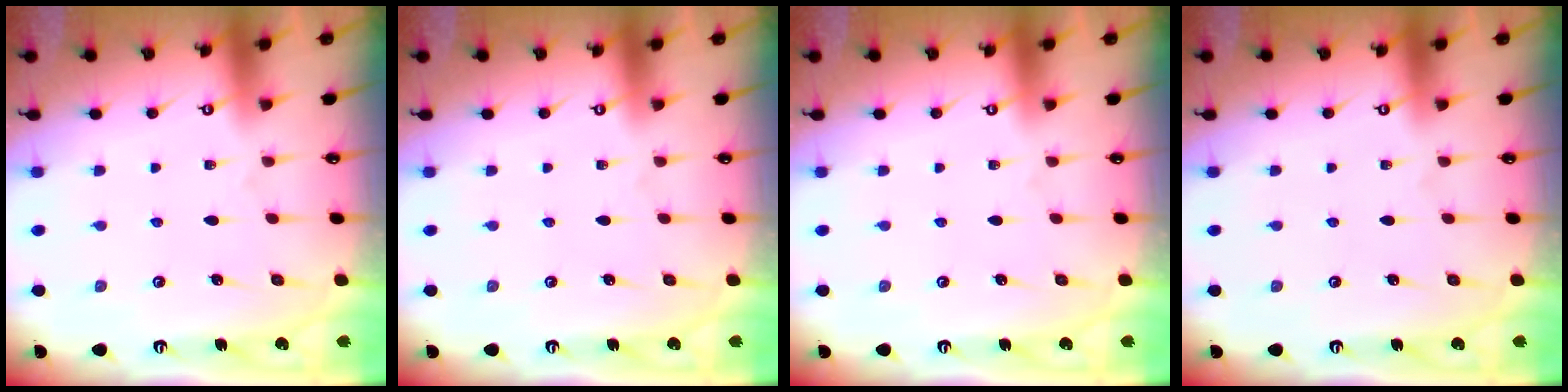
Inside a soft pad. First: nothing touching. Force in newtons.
{"total": 0.0}
{"total": 0.0}
{"total": 0.0}